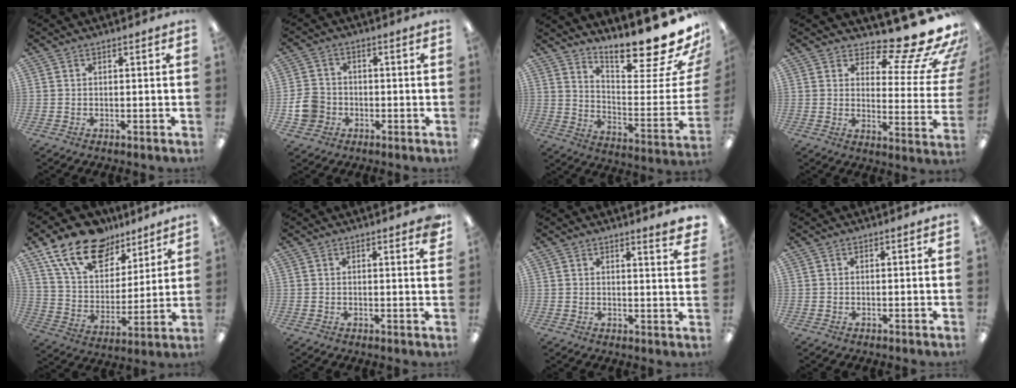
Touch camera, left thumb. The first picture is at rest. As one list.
[{"total": 6.8, "force": [-1.6, 6.0, 2.8], "torque": [-0.076, 0.013, -0.028]}, {"total": 19.6, "force": [16.6, 3.0, 9.9], "torque": [-0.126, -0.146, 0.267]}, {"total": 14.5, "force": [11.2, 4.0, 8.3], "torque": [-0.115, -0.094, 0.182]}, {"total": 18.2, "force": [12.6, 10.1, 8.4], "torque": [-0.154, -0.066, 0.229]}, {"total": 2.2, "force": [1.6, 0.3, 1.4], "torque": [-0.008, -0.009, 0.023]}, {"total": 3.5, "force": [3.0, -0.2, 1.8], "torque": [-0.018, -0.026, 0.047]}, {"total": 0.0}]